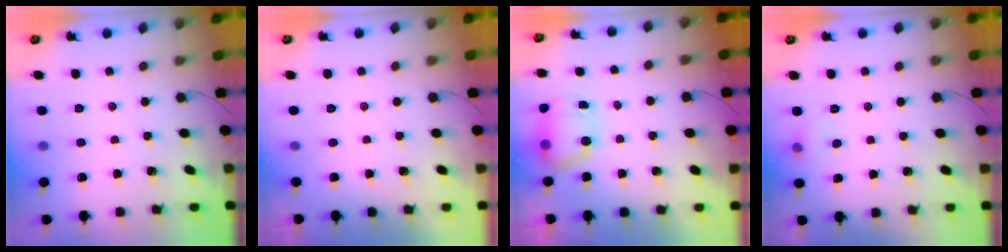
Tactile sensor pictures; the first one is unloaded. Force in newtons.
{"total": 0.0}
{"total": 9.7, "press": 8.6, "slide": 4.3}
{"total": 4.6, "press": 4.3, "slide": 1.7}